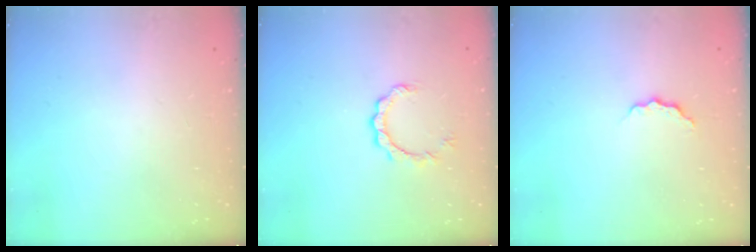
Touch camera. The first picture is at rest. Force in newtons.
{"total": 3.6, "press": 3.6, "slide": 0.2}
{"total": 4.1, "press": 4.1, "slide": 0.4}